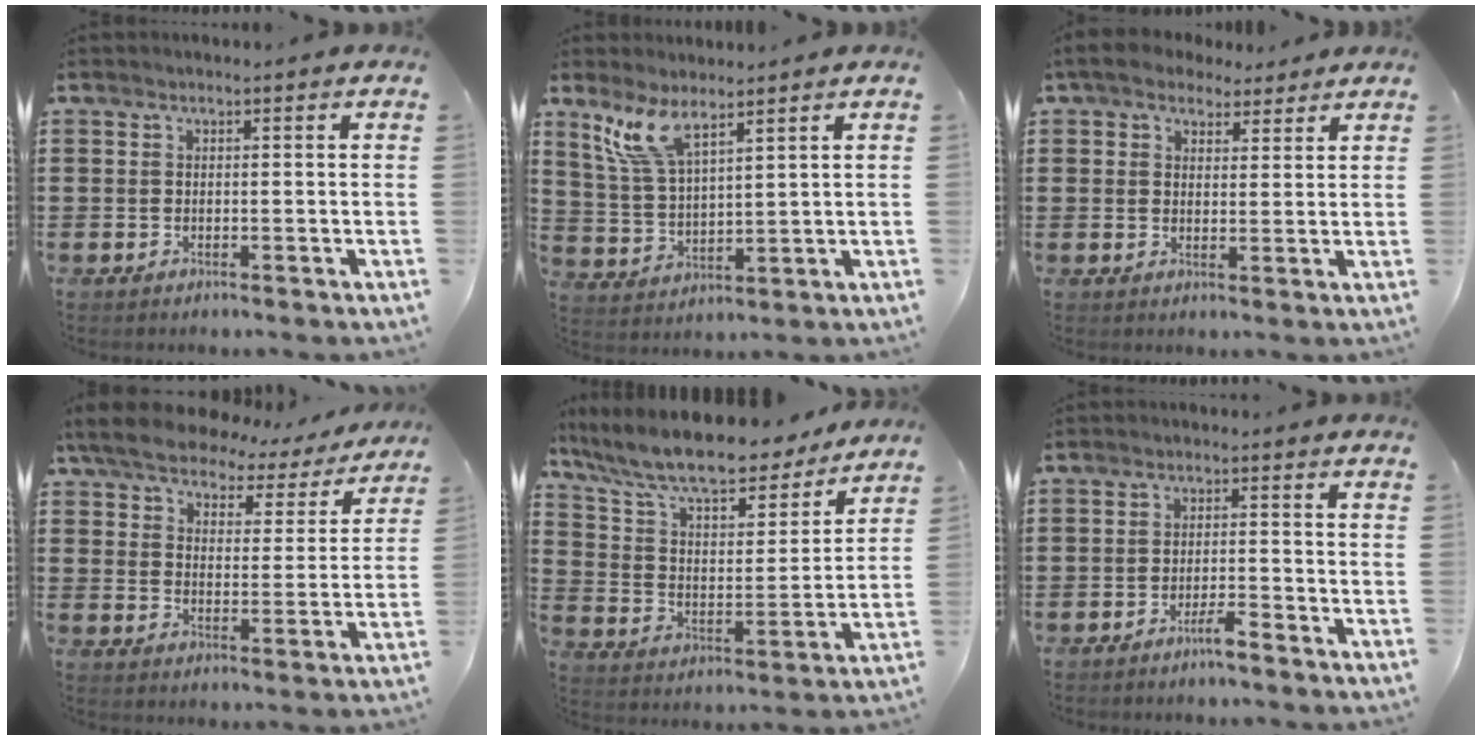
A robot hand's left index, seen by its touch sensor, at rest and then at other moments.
{"total": 7.7, "force": [5.4, 2.0, 5.1], "torque": [-0.122, -0.010, 0.096]}
{"total": 5.0, "force": [4.0, 2.3, 1.7], "torque": [-0.048, 0.006, 0.076]}
{"total": 5.8, "force": [5.4, 1.5, 1.5], "torque": [-0.059, -0.030, 0.092]}
{"total": 10.4, "force": [9.3, 1.4, 4.4], "torque": [-0.124, -0.057, 0.160]}
{"total": 2.9, "force": [-2.2, 0.3, 1.8], "torque": [-0.030, 0.006, -0.041]}